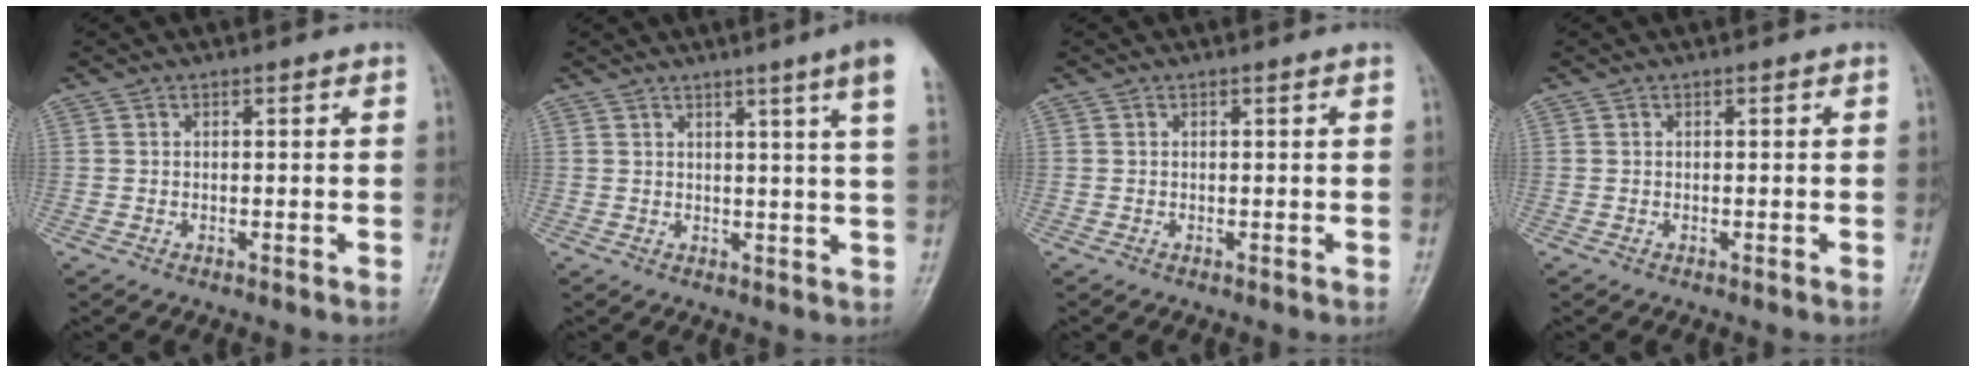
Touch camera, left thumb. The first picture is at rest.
{"total": 8.2, "force": [5.0, -1.0, 6.5], "torque": [-0.082, -0.019, 0.050]}
{"total": 0.0}
{"total": 0.0}